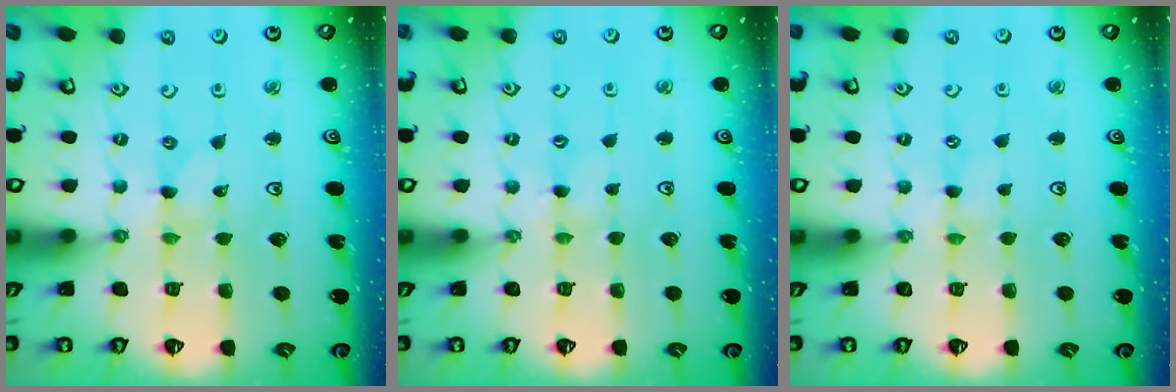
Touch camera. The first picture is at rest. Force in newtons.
{"total": 1.8, "press": 1.7, "slide": 0.3}
{"total": 1.2, "press": 1.2, "slide": 0.3}